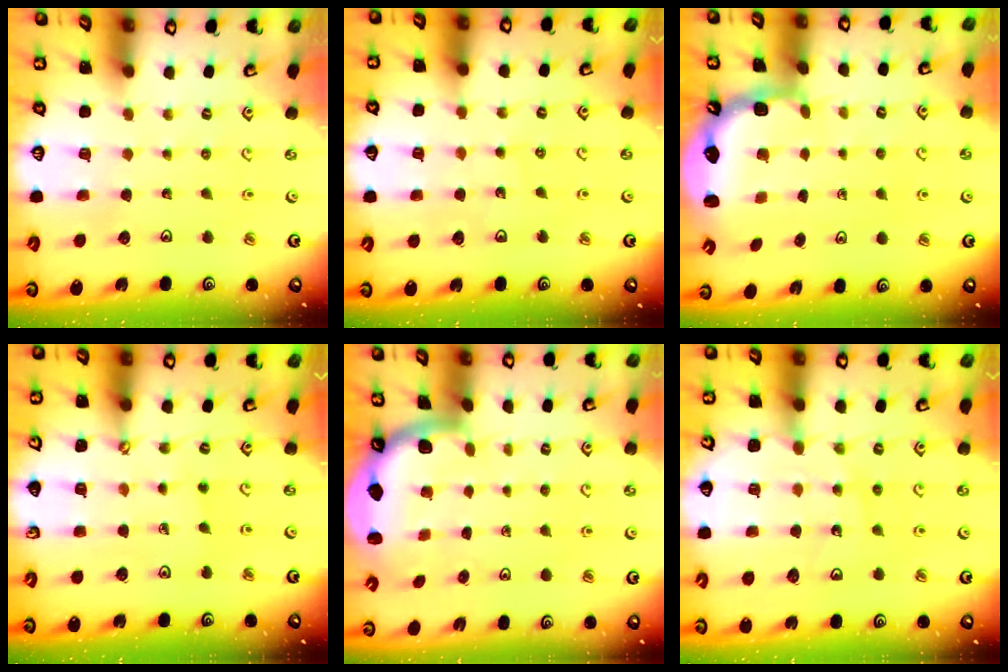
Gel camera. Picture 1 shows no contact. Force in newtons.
{"total": 4.4, "press": 3.8, "slide": 2.3}
{"total": 2.5, "press": 2.1, "slide": 1.4}
{"total": 5.7, "press": 5.5, "slide": 1.5}
{"total": 1.8, "press": 1.8, "slide": 0.1}
{"total": 12.3, "press": 12.0, "slide": 2.7}